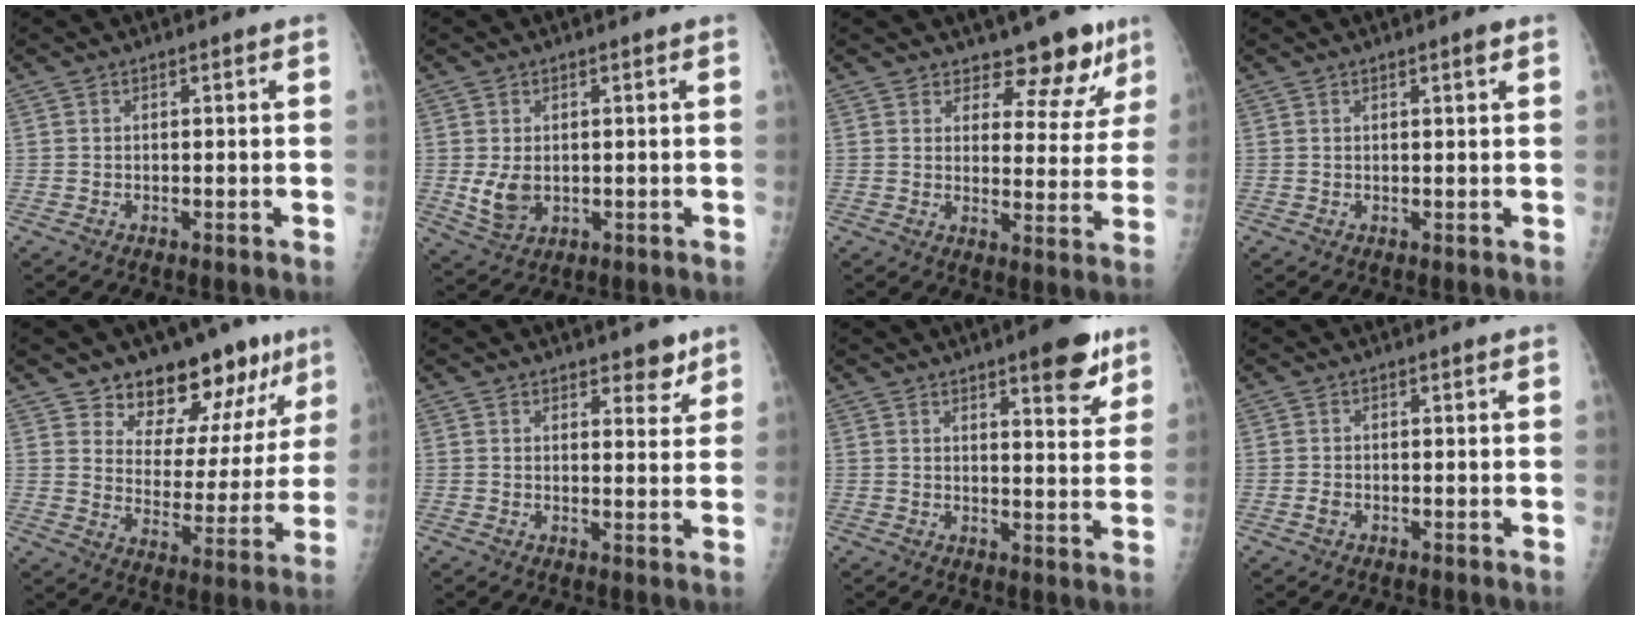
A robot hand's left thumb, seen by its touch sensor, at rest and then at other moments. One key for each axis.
{"total": 5.1, "fx": 0.1, "fy": 3.6, "fz": 3.6, "tx": -0.059, "ty": -0.012, "tz": 0.014}
{"total": 9.6, "fx": 7.9, "fy": 4.5, "fz": 3.1, "tx": -0.003, "ty": -0.060, "tz": 0.095}
{"total": 1.4, "fx": 0.8, "fy": 0.1, "fz": 1.1, "tx": -0.017, "ty": -0.004, "tz": 0.013}
{"total": 16.2, "fx": 11.6, "fy": 7.8, "fz": 8.3, "tx": -0.054, "ty": -0.077, "tz": 0.171}
{"total": 4.2, "fx": 3.1, "fy": 2.0, "fz": 2.0, "tx": 0.000, "ty": -0.019, "tz": 0.041}
{"total": 9.6, "fx": 5.9, "fy": 2.7, "fz": 7.0, "tx": -0.069, "ty": -0.030, "tz": 0.075}
{"total": 0.9, "fx": -0.3, "fy": 0.7, "fz": 0.6, "tx": -0.011, "ty": 0.000, "tz": -0.005}